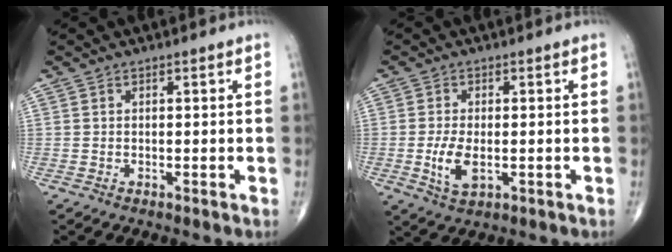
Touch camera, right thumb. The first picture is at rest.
{"total": 5.4, "force": [-1.0, 2.7, 4.6], "torque": [-0.095, -0.008, -0.015]}